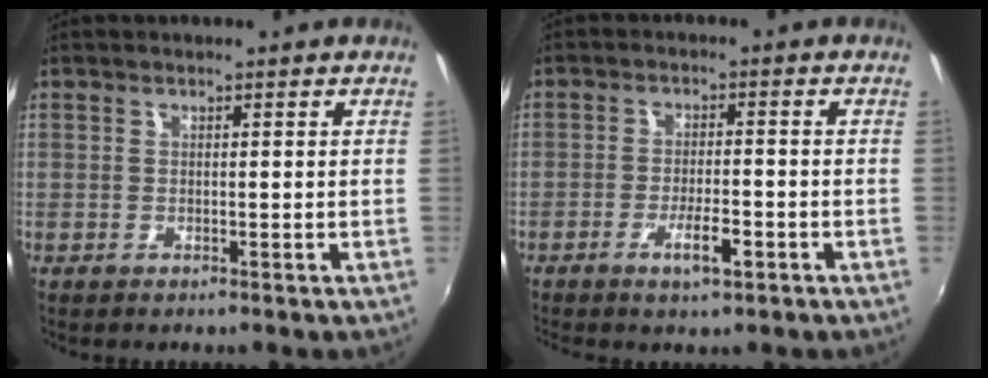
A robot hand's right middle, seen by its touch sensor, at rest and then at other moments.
{"total": 4.7, "force": [-2.7, 1.1, 3.8], "torque": [-0.078, -0.004, -0.043]}